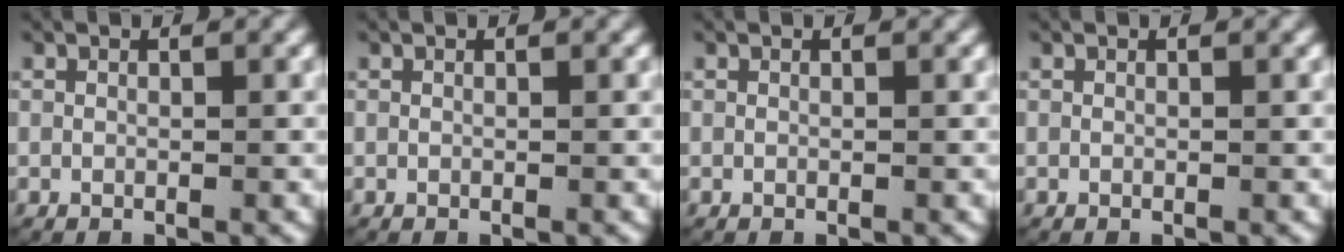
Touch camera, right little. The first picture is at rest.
{"total": 0.0}
{"total": 0.0}
{"total": 0.0}